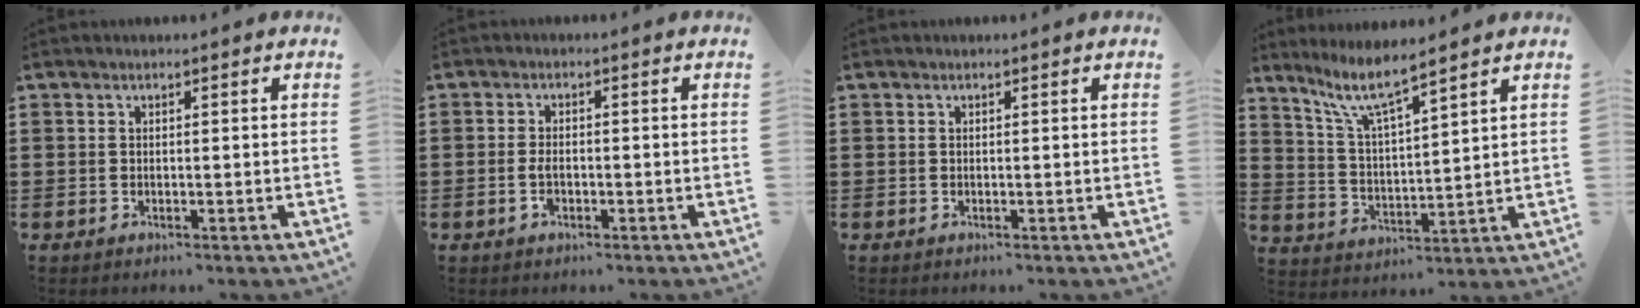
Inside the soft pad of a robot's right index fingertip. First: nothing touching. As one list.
[{"total": 2.3, "force": [-0.7, 1.1, 1.9], "torque": [-0.045, -0.003, -0.015]}, {"total": 0.0}, {"total": 6.5, "force": [5.5, 0.0, 3.6], "torque": [-0.088, -0.025, 0.095]}]